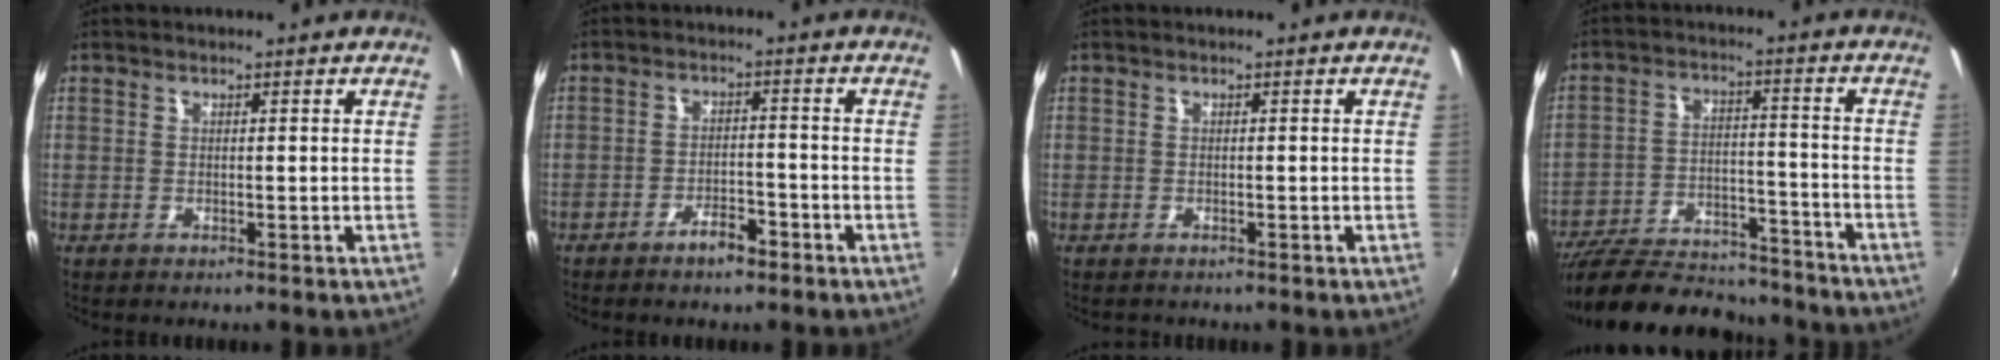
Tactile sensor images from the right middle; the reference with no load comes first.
{"total": 3.9, "force": [-2.9, 1.3, 2.2], "torque": [-0.050, 0.001, -0.045]}
{"total": 0.8, "force": [-0.6, 0.5, -0.1], "torque": [-0.002, -0.001, -0.011]}
{"total": 22.3, "force": [-19.3, 6.8, 8.9], "torque": [-0.181, -0.008, -0.283]}